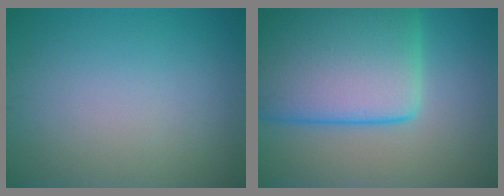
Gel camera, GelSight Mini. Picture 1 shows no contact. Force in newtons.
{"total": 14.6, "press": 14.6, "slide": 0.1}